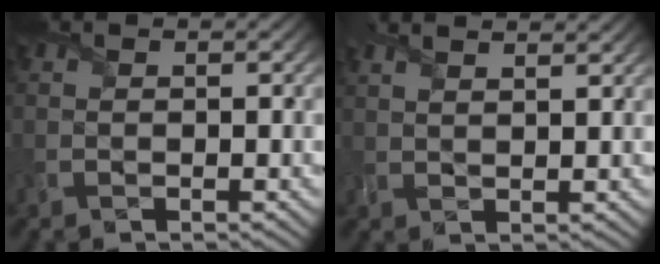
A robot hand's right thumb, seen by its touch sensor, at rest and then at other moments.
{"total": 4.2, "force": [3.2, 0.7, 2.6], "torque": [-0.039, 0.011, 0.037]}